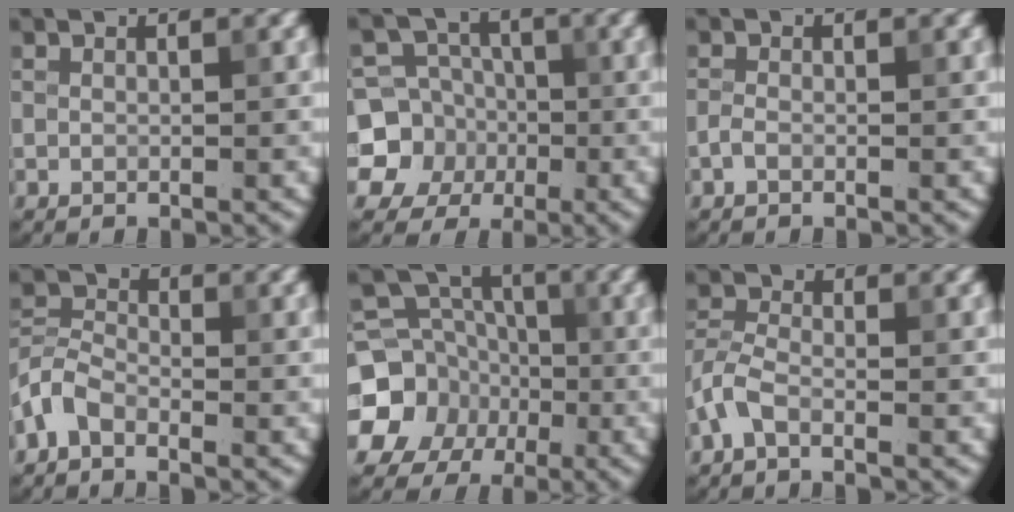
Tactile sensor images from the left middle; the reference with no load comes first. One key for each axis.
{"total": 7.6, "fx": -1.3, "fy": 7.3, "fz": 1.8, "tx": -0.040, "ty": 0.011, "tz": -0.053}
{"total": 0.8, "fx": -0.5, "fy": 0.4, "fz": 0.6, "tx": -0.016, "ty": 0.001, "tz": -0.014}
{"total": 3.0, "fx": -1.9, "fy": 1.6, "fz": 1.7, "tx": -0.039, "ty": 0.008, "tz": -0.053}
{"total": 9.7, "fx": -2.6, "fy": 8.8, "fz": 3.0, "tx": -0.064, "ty": -0.004, "tz": -0.072}
{"total": 2.6, "fx": -1.5, "fy": 1.1, "fz": 1.9, "tx": -0.051, "ty": 0.004, "tz": -0.045}